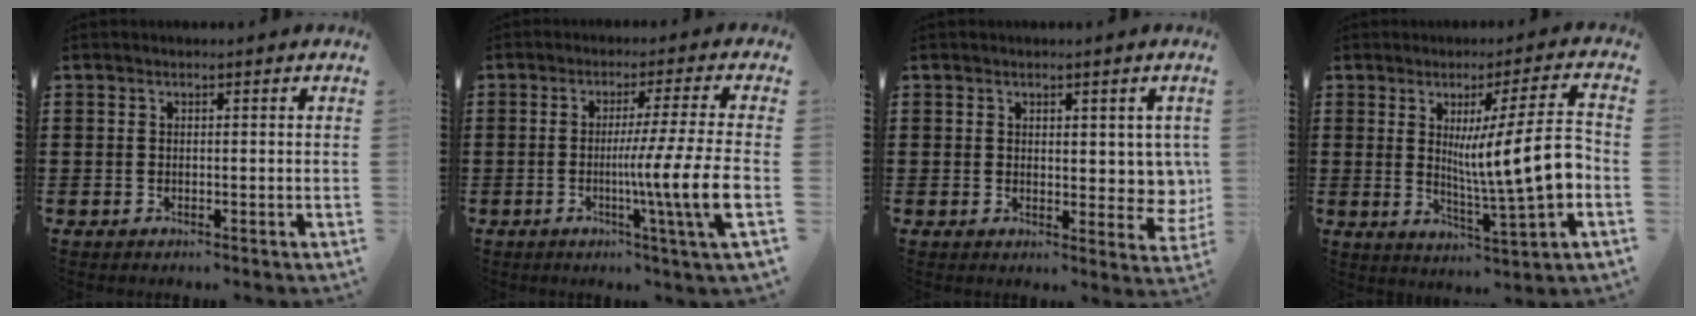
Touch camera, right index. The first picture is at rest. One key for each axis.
{"total": 11.6, "fx": -2.2, "fy": -0.9, "fz": 11.3, "tx": -0.190, "ty": -0.026, "tz": -0.050}
{"total": 4.2, "fx": 1.8, "fy": 2.5, "fz": 2.8, "tx": -0.028, "ty": -0.005, "tz": 0.028}
{"total": 11.8, "fx": 0.0, "fy": 1.5, "fz": 11.7, "tx": -0.172, "ty": -0.014, "tz": -0.008}